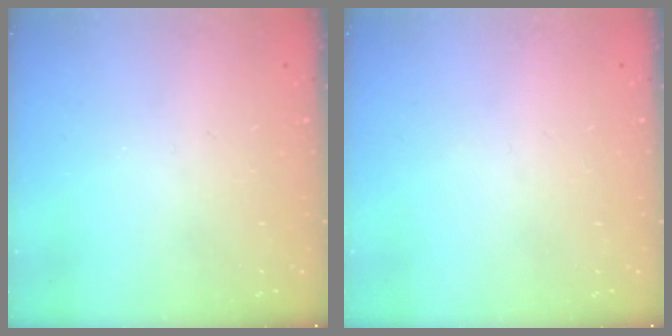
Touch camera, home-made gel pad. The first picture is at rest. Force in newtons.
{"total": 0.0}